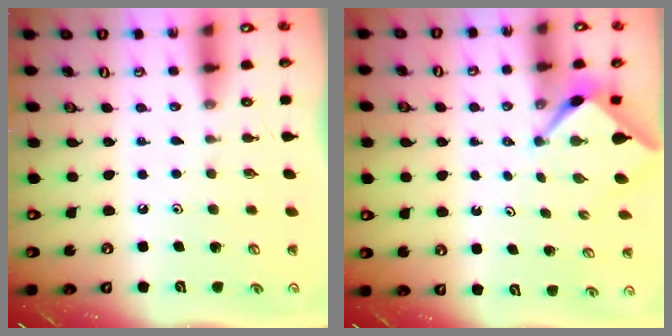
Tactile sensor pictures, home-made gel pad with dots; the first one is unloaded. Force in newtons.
{"total": 2.4, "press": 2.4, "slide": 0.3}